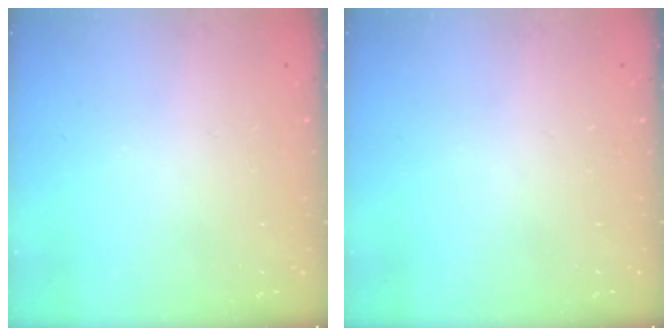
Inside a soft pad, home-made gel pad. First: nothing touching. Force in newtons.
{"total": 0.0}